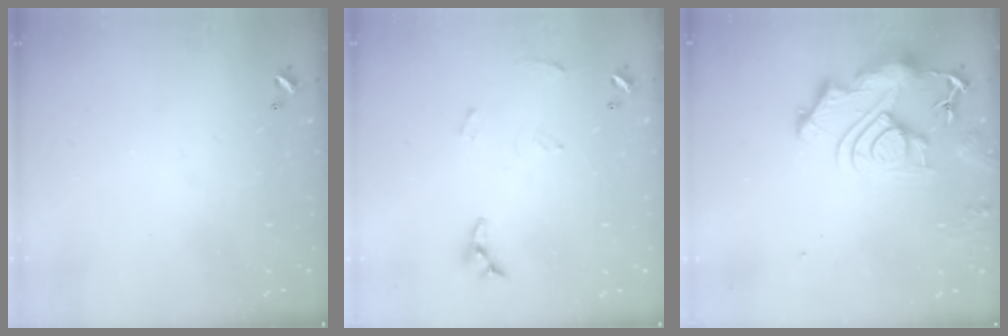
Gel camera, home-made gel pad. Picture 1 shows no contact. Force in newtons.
{"total": 6.2, "press": 6.2, "slide": 0.5}
{"total": 12.2, "press": 12.1, "slide": 1.4}